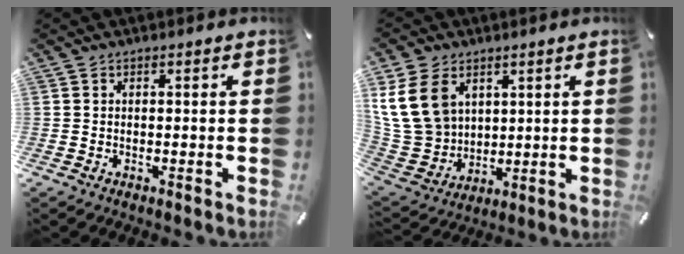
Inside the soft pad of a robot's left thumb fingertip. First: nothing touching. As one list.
[{"total": 14.8, "force": [5.6, 11.8, 7.0], "torque": [-0.166, -0.014, 0.109]}]